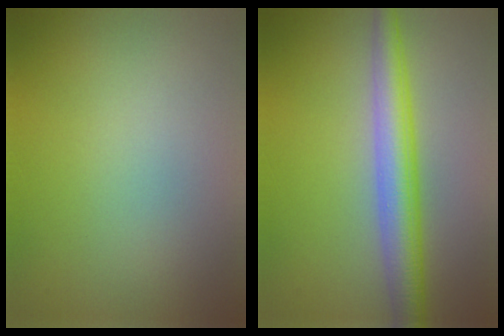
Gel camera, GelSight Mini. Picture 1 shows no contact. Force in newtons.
{"total": 4.8, "press": 4.8, "slide": 0.1}